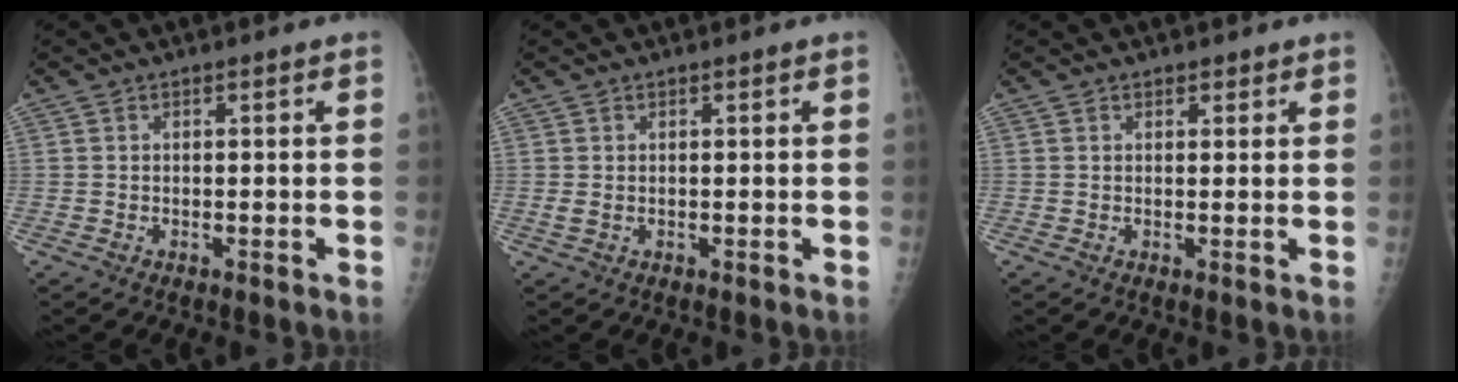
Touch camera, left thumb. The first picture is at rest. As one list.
[{"total": 1.3, "force": [0.5, 0.9, 0.8], "torque": [-0.017, -0.005, 0.013]}, {"total": 1.5, "force": [1.2, 1.0, 0.3], "torque": [0.013, -0.007, 0.011]}]